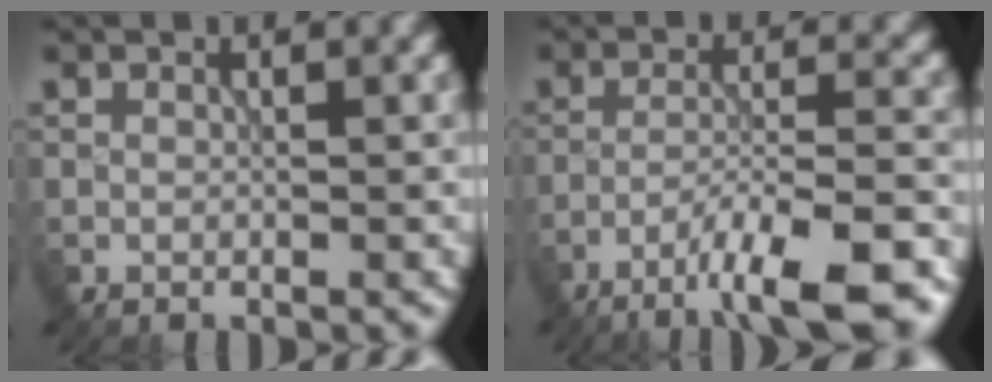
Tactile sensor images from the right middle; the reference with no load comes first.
{"total": 9.5, "force": [-6.2, 1.7, 7.0], "torque": [-0.109, 0.004, -0.100]}